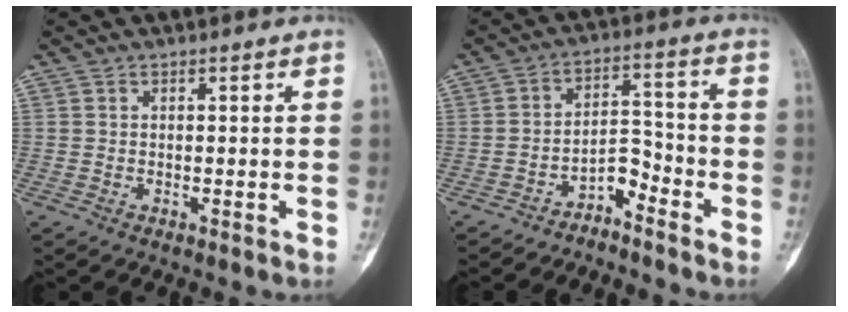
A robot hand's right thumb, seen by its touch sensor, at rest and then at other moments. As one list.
[{"total": 5.3, "force": [-4.4, 2.2, 1.8], "torque": [-0.011, 0.070, -0.080]}]